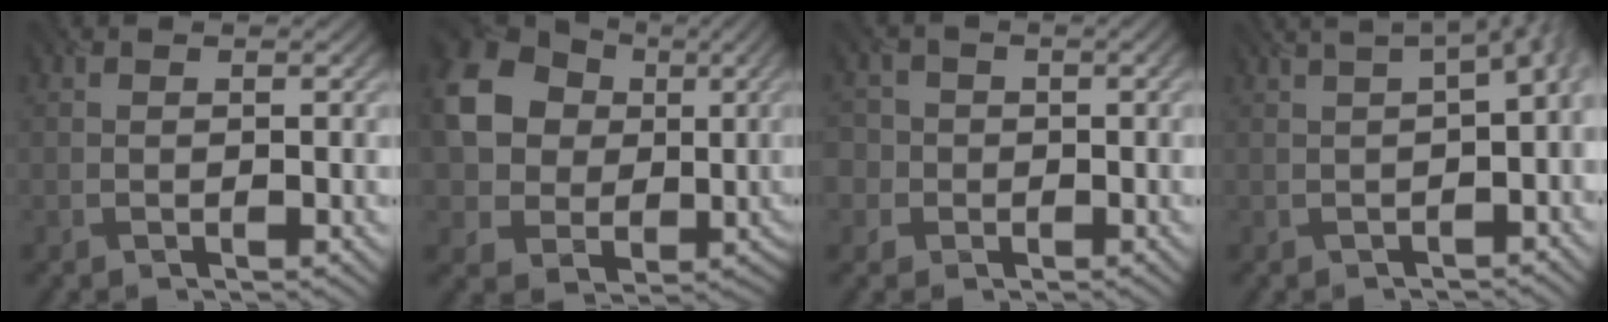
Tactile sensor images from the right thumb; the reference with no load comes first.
{"total": 18.4, "force": [3.5, 16.2, 8.0], "torque": [-0.239, 0.029, 0.046]}
{"total": 3.8, "force": [-0.7, 3.8, 0.3], "torque": [-0.004, 0.007, -0.033]}
{"total": 6.1, "force": [0.5, 2.6, 5.4], "torque": [-0.056, 0.013, 0.009]}